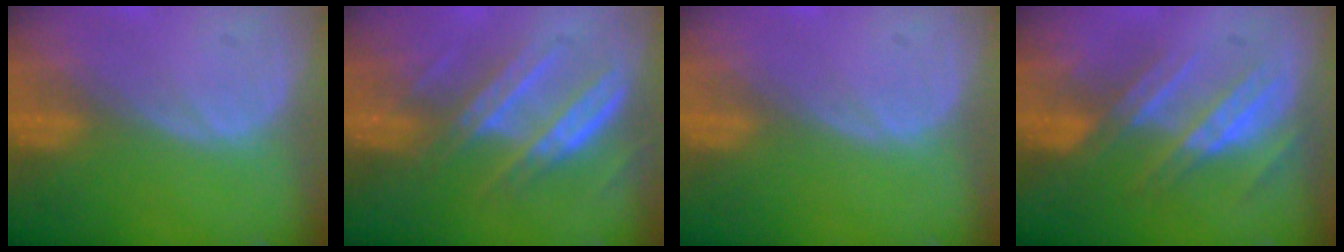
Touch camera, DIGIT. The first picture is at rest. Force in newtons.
{"total": 7.6, "press": 6.9, "slide": 3.3}
{"total": 0.0}
{"total": 7.2, "press": 6.7, "slide": 2.7}